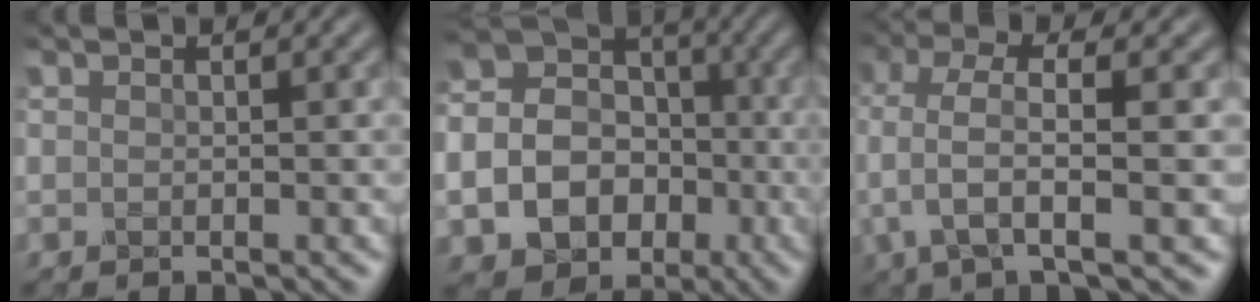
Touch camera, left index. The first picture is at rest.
{"total": 12.8, "force": [-3.8, 11.0, 5.5], "torque": [-0.110, -0.034, -0.070]}
{"total": 5.1, "force": [0.2, 1.4, 4.9], "torque": [-0.102, 0.004, 0.001]}